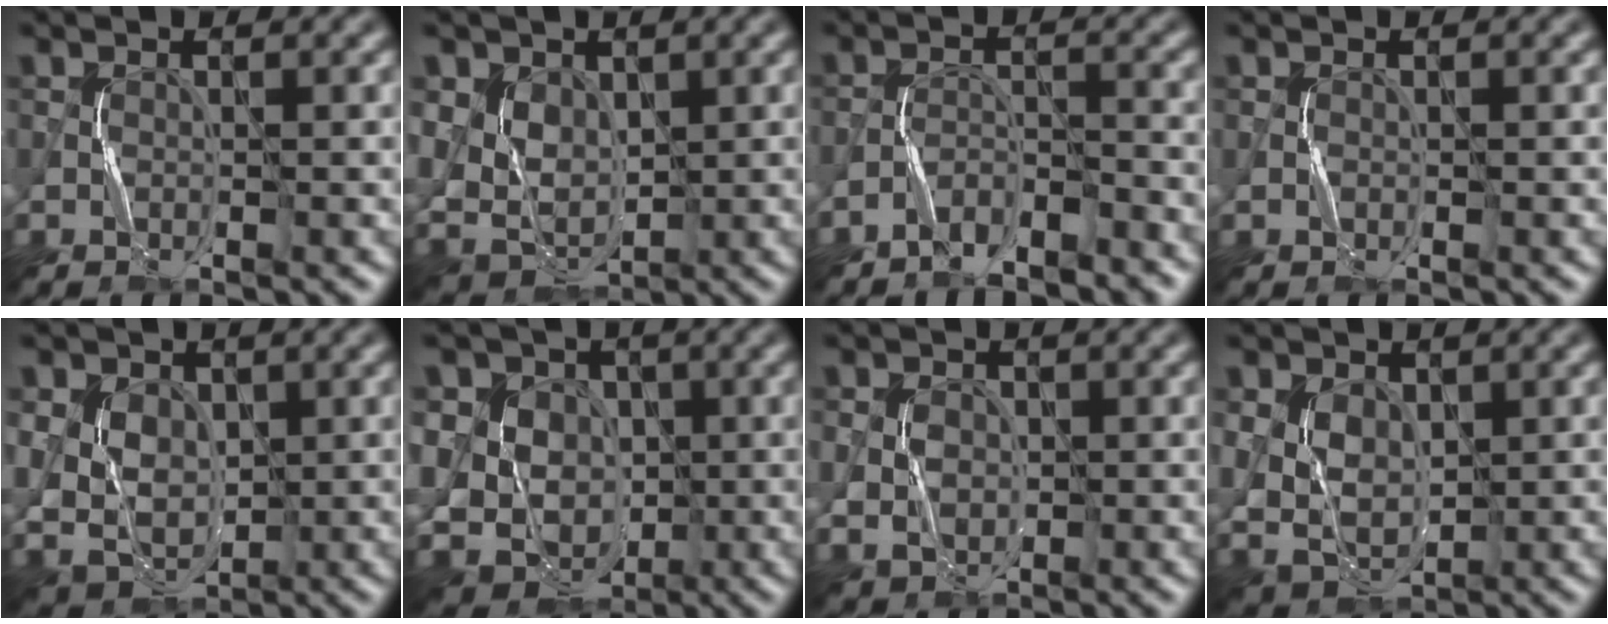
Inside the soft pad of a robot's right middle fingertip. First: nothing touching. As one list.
[{"total": 4.4, "force": [1.5, 3.5, 2.3], "torque": [-0.053, -0.007, 0.039]}, {"total": 2.9, "force": [-2.8, 0.4, 0.8], "torque": [-0.016, 0.007, -0.056]}, {"total": 0.0}, {"total": 6.9, "force": [1.3, 5.6, 3.8], "torque": [-0.077, 0.015, 0.016]}, {"total": 12.1, "force": [0.9, 10.7, 5.6], "torque": [-0.127, 0.036, -0.011]}, {"total": 2.8, "force": [0.0, 2.4, 1.3], "torque": [-0.030, 0.001, -0.001]}, {"total": 4.5, "force": [0.9, 3.5, 2.8], "torque": [-0.063, -0.005, 0.029]}]